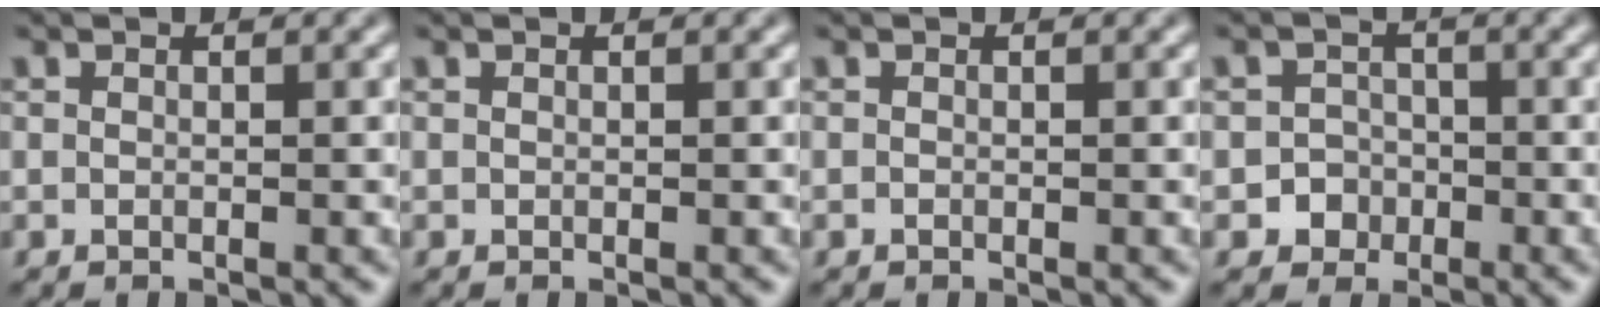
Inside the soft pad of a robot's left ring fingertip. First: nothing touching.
{"total": 0.0}
{"total": 0.0}
{"total": 2.3, "force": [-0.9, 2.1, 0.3], "torque": [0.017, 0.008, -0.024]}